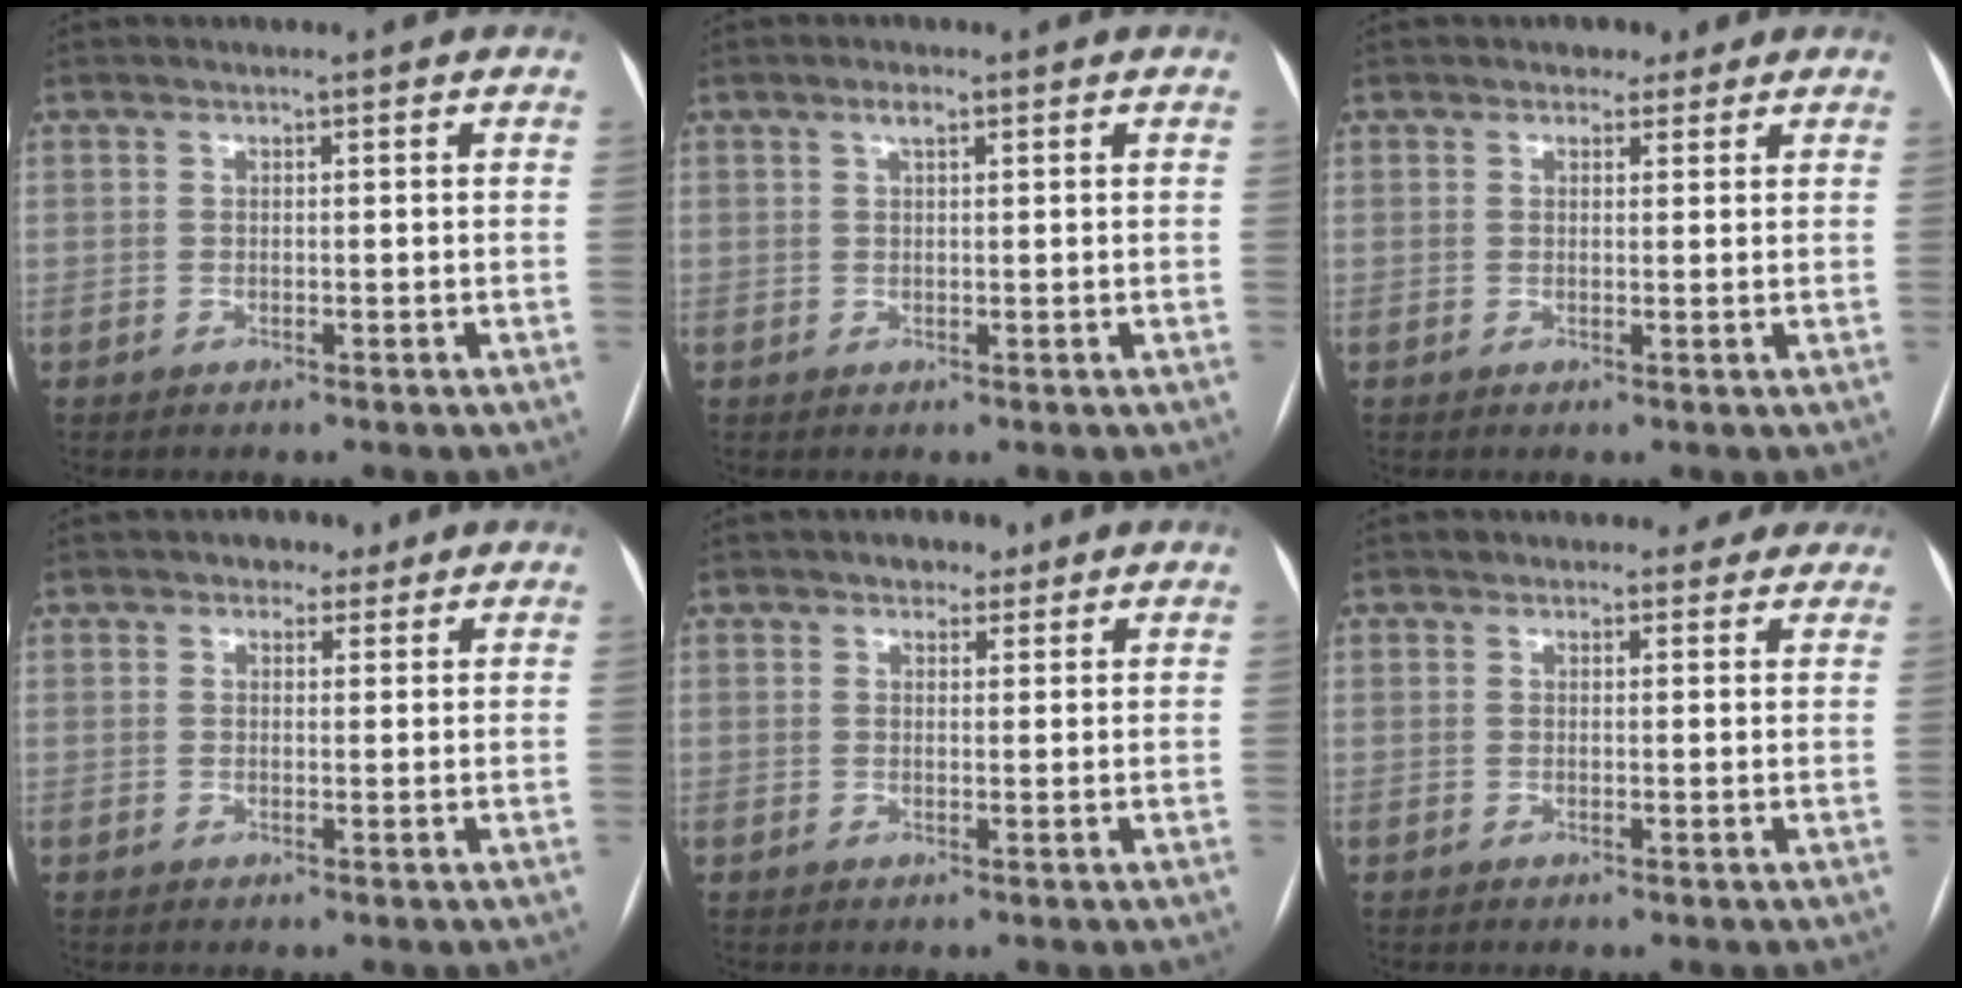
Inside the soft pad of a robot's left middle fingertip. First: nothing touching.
{"total": 1.5, "force": [0.9, 0.4, 1.2], "torque": [-0.023, 0.007, 0.015]}
{"total": 2.4, "force": [1.7, 1.5, 0.7], "torque": [-0.005, 0.005, 0.021]}
{"total": 2.9, "force": [1.9, 1.9, 1.1], "torque": [-0.012, 0.010, 0.023]}
{"total": 2.9, "force": [2.0, 1.8, 1.2], "torque": [-0.014, 0.009, 0.026]}
{"total": 4.9, "force": [4.2, 2.4, 0.7], "torque": [0.010, 0.010, 0.039]}